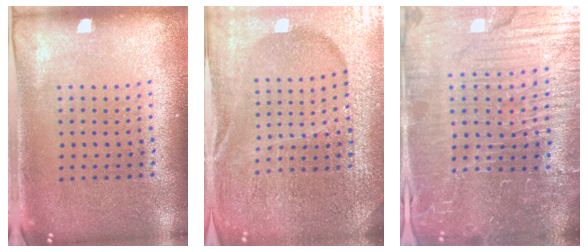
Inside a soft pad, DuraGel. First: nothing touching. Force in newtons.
{"total": 5.4, "press": 4.9, "slide": 2.3}
{"total": 6.6, "press": 5.9, "slide": 2.9}